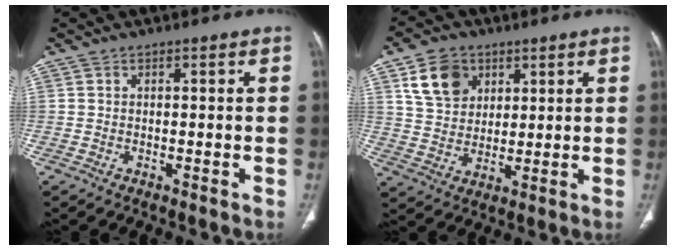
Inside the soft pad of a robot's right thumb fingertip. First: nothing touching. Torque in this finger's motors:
{"motor_torque": [-0.83, 0.88, 0.15, -0.06, 0.03]}